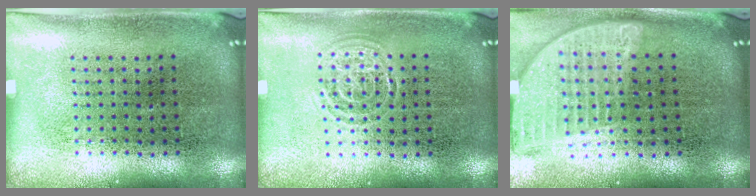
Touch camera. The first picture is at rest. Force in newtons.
{"total": 0.8, "press": 0.8, "slide": 0.0}
{"total": 2.0, "press": 1.6, "slide": 1.2}